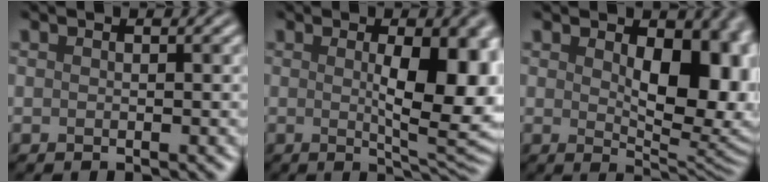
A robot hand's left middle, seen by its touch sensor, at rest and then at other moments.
{"total": 8.6, "force": [0.6, 2.4, 8.2], "torque": [-0.111, -0.009, 0.017]}
{"total": 8.9, "force": [1.3, 4.9, 7.3], "torque": [-0.100, -0.014, 0.029]}